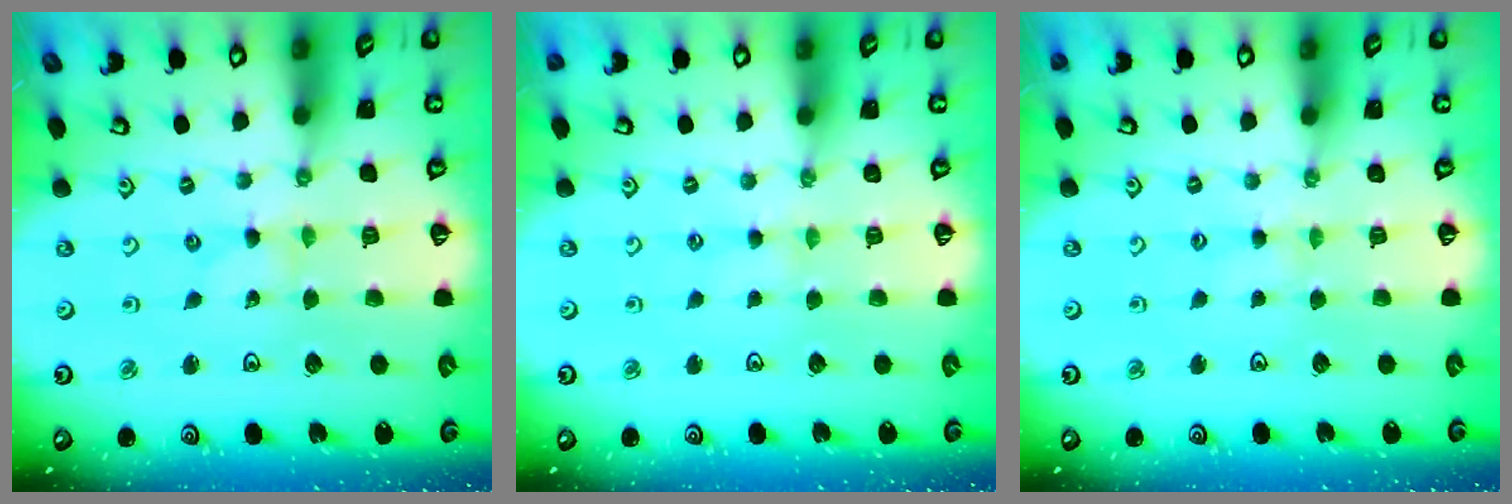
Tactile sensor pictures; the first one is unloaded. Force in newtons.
{"total": 0.8, "press": 0.8, "slide": 0.3}
{"total": 2.6, "press": 2.6, "slide": 0.4}